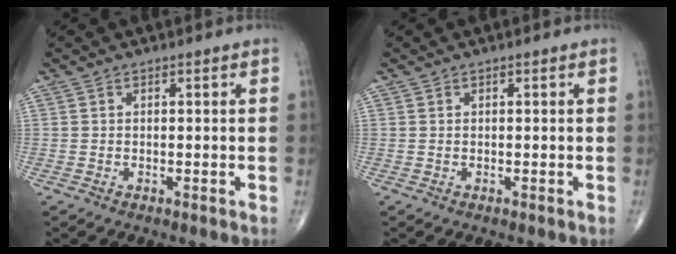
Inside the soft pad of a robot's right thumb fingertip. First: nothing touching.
{"total": 0.0}